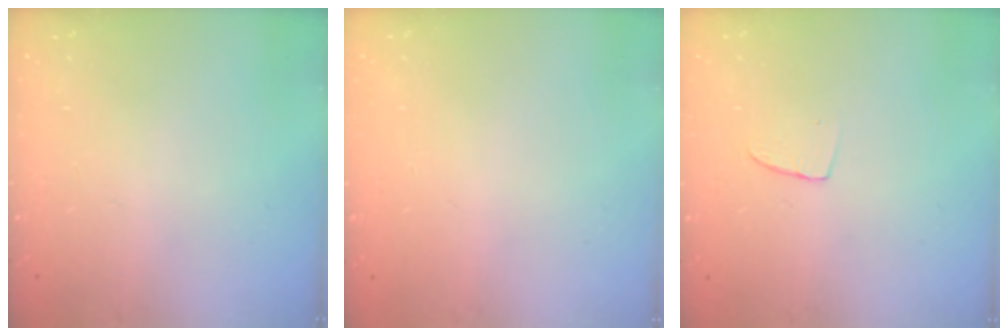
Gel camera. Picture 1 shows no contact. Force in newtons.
{"total": 0.8, "press": 0.4, "slide": 0.7}
{"total": 2.9, "press": 2.9, "slide": 0.2}